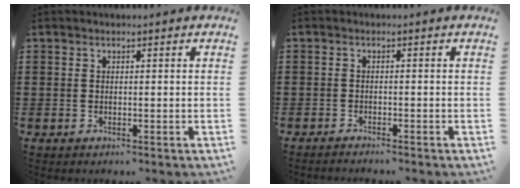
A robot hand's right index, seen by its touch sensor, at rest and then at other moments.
{"total": 0.9, "force": [-0.9, -0.1, 0.0], "torque": [-0.002, -0.001, -0.018]}